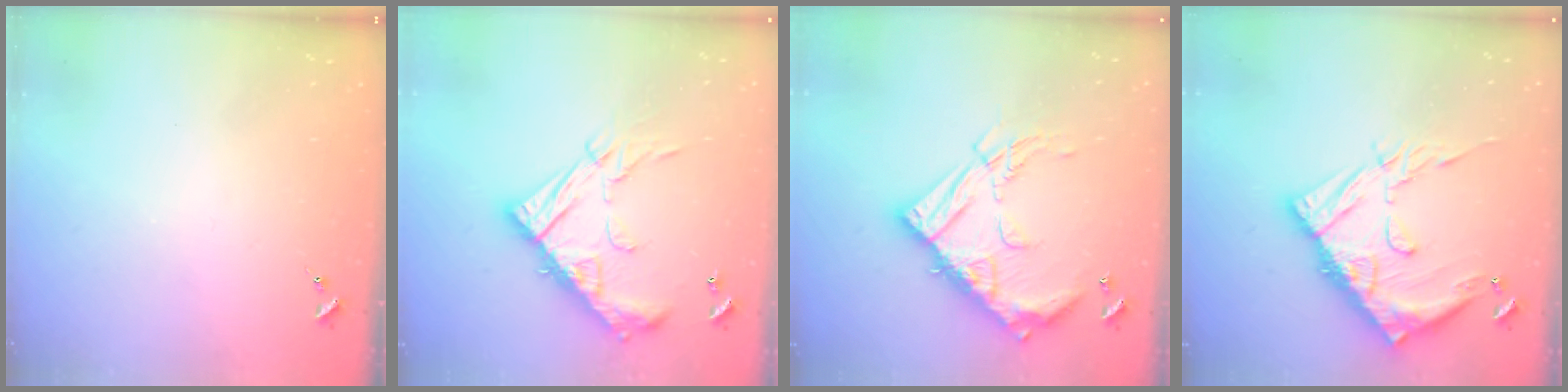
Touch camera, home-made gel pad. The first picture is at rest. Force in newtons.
{"total": 21.7, "press": 21.6, "slide": 1.9}
{"total": 21.3, "press": 21.2, "slide": 2.1}
{"total": 19.6, "press": 19.5, "slide": 2.0}